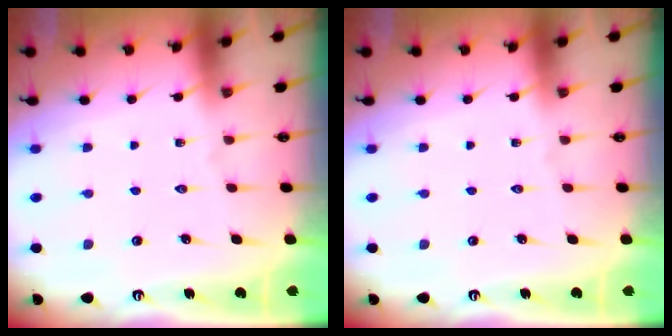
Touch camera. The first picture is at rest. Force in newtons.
{"total": 0.0}